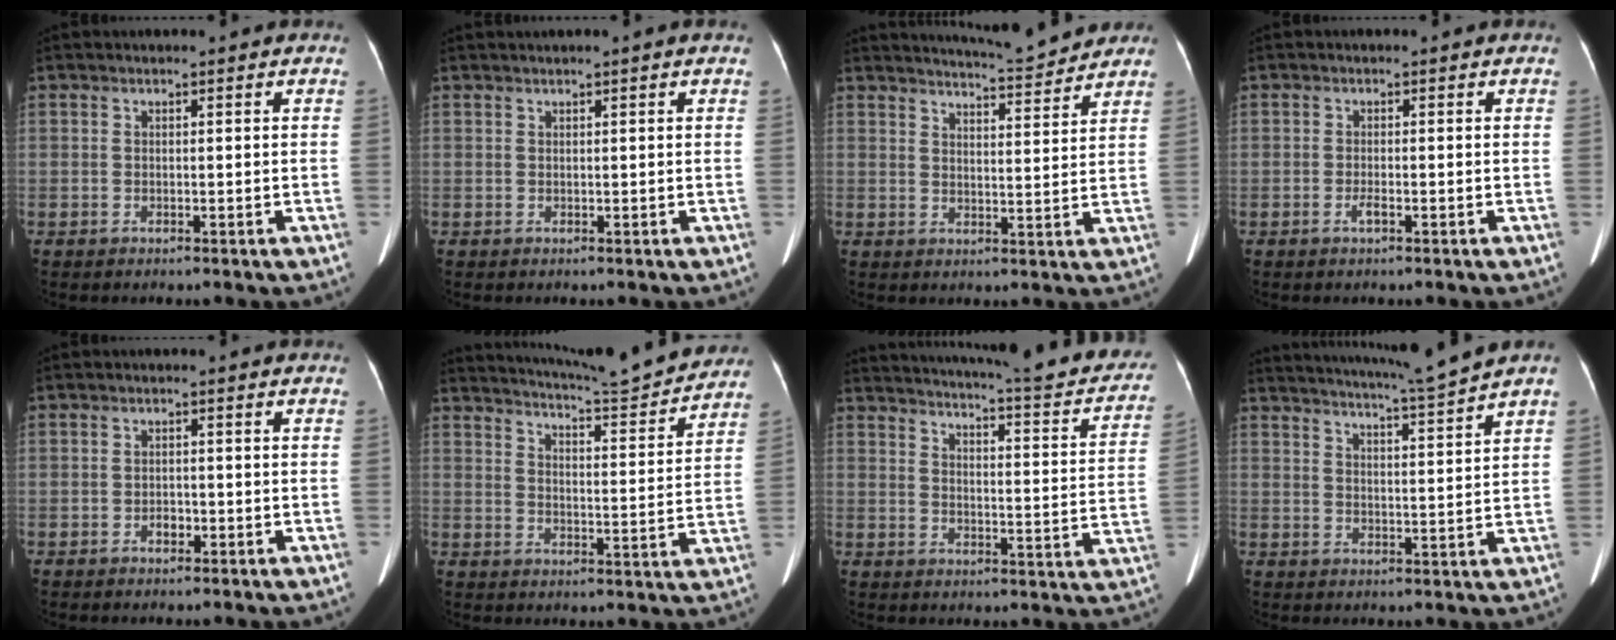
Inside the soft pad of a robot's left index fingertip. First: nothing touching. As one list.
[{"total": 1.1, "force": [0.8, -0.3, 0.7], "torque": [-0.018, 0.008, 0.019]}, {"total": 8.4, "force": [8.1, 0.5, 2.3], "torque": [-0.037, 0.003, 0.108]}, {"total": 1.9, "force": [-1.8, 0.1, 0.5], "torque": [-0.015, 0.000, -0.026]}, {"total": 2.2, "force": [-2.0, 0.9, 0.5], "torque": [-0.007, 0.004, -0.027]}, {"total": 14.5, "force": [13.8, 0.1, 4.6], "torque": [-0.078, -0.024, 0.183]}, {"total": 26.3, "force": [23.1, 3.6, 12.0], "torque": [-0.172, -0.049, 0.269]}, {"total": 8.6, "force": [7.7, -2.3, 3.0], "torque": [-0.057, -0.022, 0.121]}]